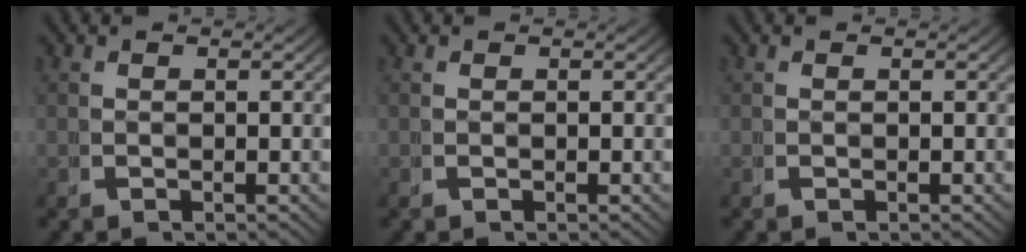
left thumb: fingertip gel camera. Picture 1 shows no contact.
{"total": 0.0}
{"total": 0.0}